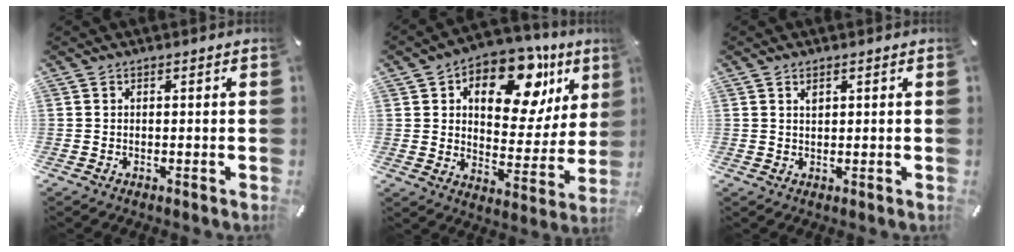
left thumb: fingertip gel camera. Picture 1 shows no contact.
{"total": 16.9, "force": [9.2, 9.9, 10.2], "torque": [-0.137, -0.060, 0.154]}
{"total": 1.4, "force": [0.8, 0.7, 0.9], "torque": [-0.020, 0.001, 0.014]}